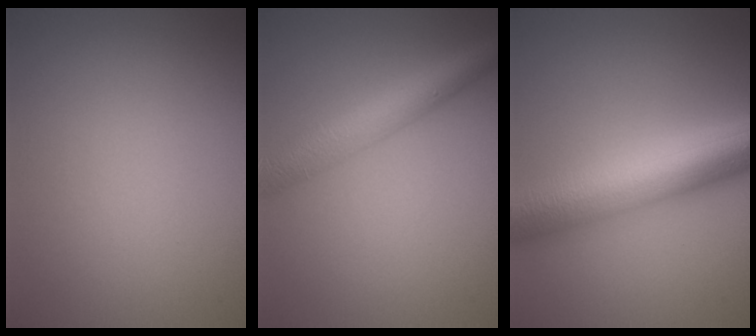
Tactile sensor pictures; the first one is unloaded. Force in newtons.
{"total": 4.9, "press": 4.9, "slide": 0.1}
{"total": 10.0, "press": 10.0, "slide": 0.1}